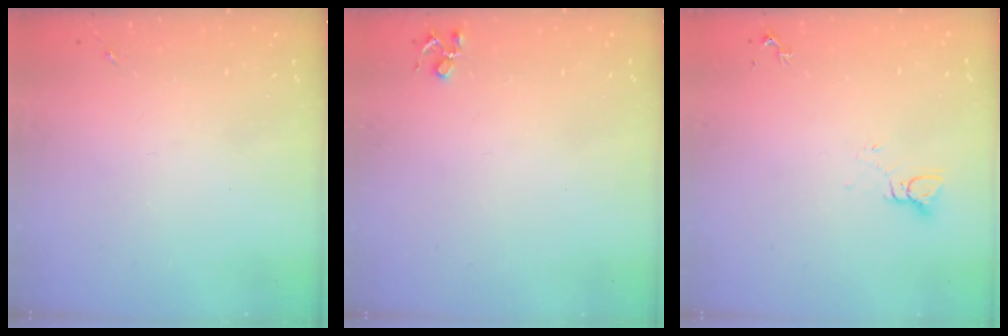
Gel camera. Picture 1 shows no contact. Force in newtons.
{"total": 4.1, "press": 4.1, "slide": 0.5}
{"total": 3.2, "press": 3.2, "slide": 0.2}